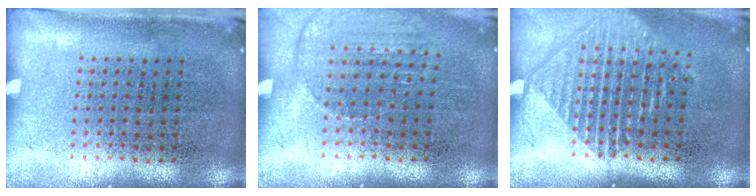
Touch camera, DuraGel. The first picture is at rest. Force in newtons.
{"total": 1.2, "press": 1.2, "slide": 0.2}
{"total": 1.4, "press": 1.3, "slide": 0.6}